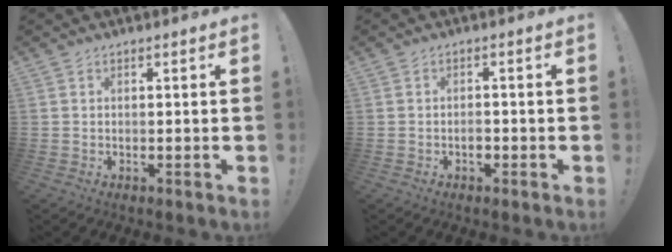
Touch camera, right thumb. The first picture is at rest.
{"total": 2.2, "force": [-1.2, 1.4, 1.2], "torque": [-0.013, -0.001, -0.021]}